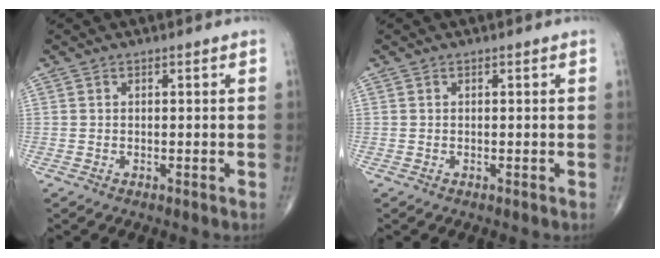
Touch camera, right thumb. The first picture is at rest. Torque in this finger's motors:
{"motor_torque": [0.54, -0.34, -0.23, -0.23, 0.01]}